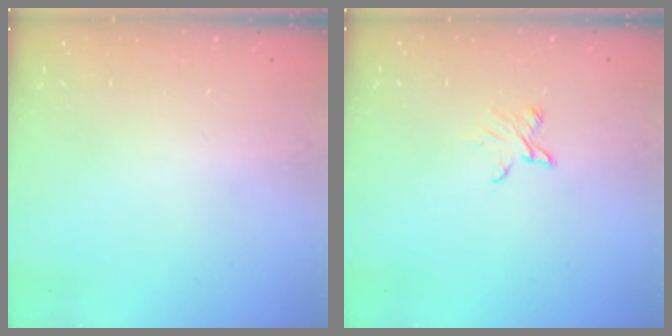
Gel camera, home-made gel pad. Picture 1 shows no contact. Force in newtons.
{"total": 3.2, "press": 3.2, "slide": 0.3}